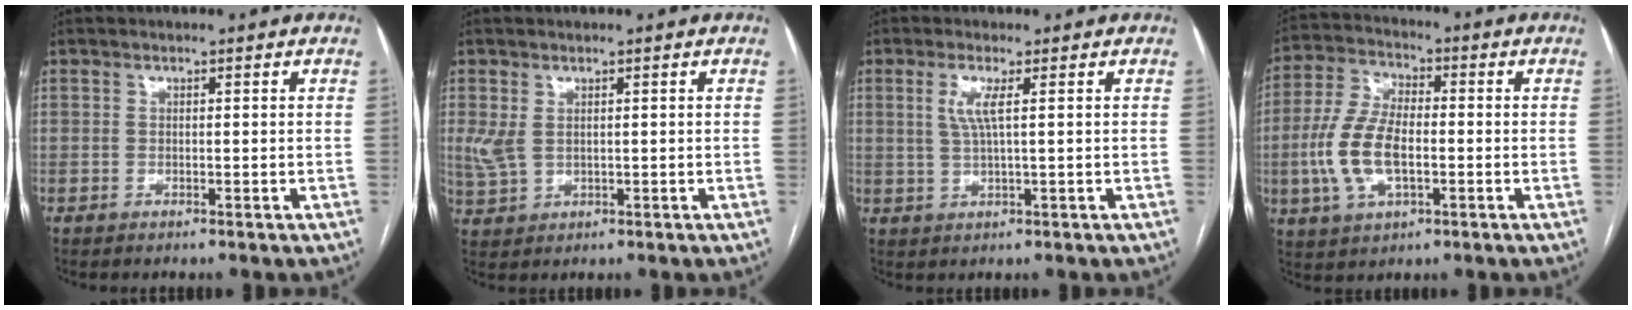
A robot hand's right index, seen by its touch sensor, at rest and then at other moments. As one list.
[{"total": 3.5, "force": [0.8, 2.2, 2.6], "torque": [-0.072, 0.007, 0.027]}, {"total": 3.4, "force": [1.0, 0.0, 3.3], "torque": [-0.074, 0.000, 0.022]}, {"total": 11.0, "force": [-2.1, 5.1, 9.5], "torque": [-0.220, 0.009, -0.038]}]